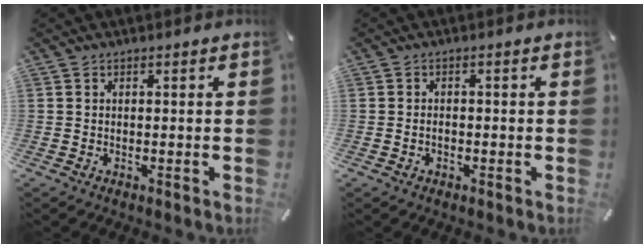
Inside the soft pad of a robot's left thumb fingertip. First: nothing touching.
{"total": 1.6, "force": [-0.5, 0.9, 1.1], "torque": [-0.022, 0.003, -0.011]}